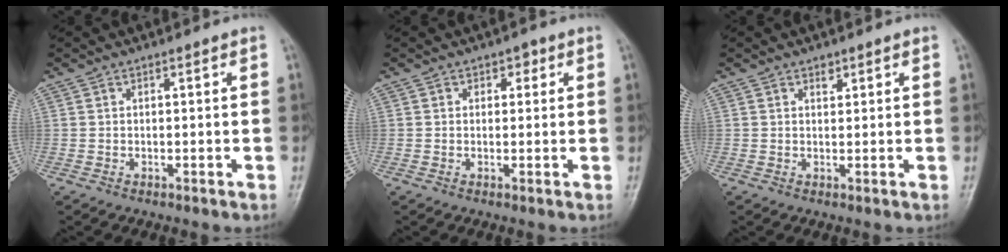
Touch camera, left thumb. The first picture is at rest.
{"total": 1.9, "force": [0.8, 1.5, 1.0], "torque": [0.006, 0.000, 0.005]}
{"total": 1.3, "force": [0.9, 0.8, 0.5], "torque": [0.000, -0.005, 0.012]}